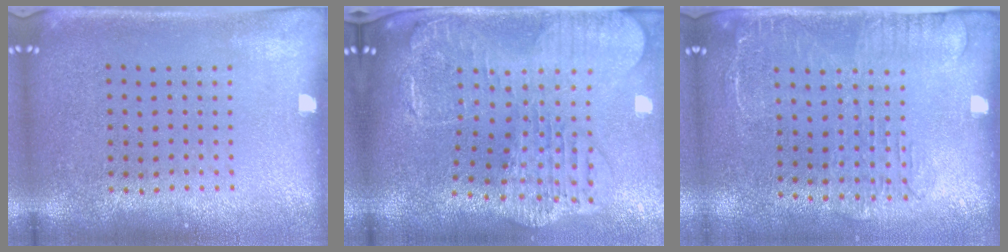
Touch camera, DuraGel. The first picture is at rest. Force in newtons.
{"total": 2.9, "press": 2.4, "slide": 1.5}
{"total": 1.7, "press": 1.3, "slide": 1.0}